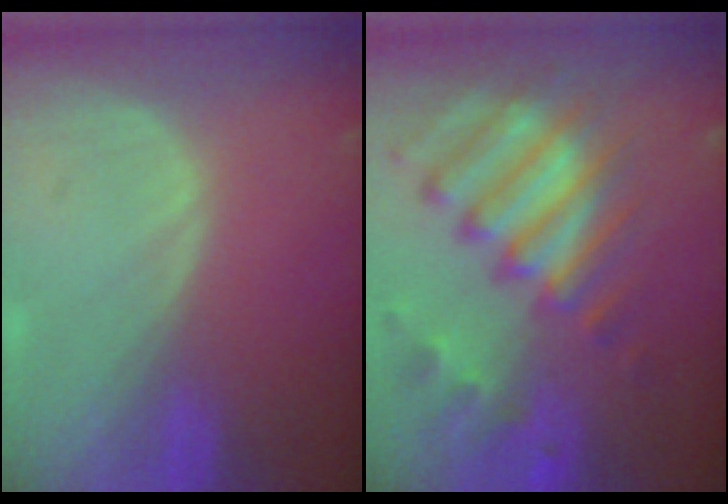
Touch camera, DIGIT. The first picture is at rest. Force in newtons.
{"total": 11.4, "press": 9.9, "slide": 5.7}